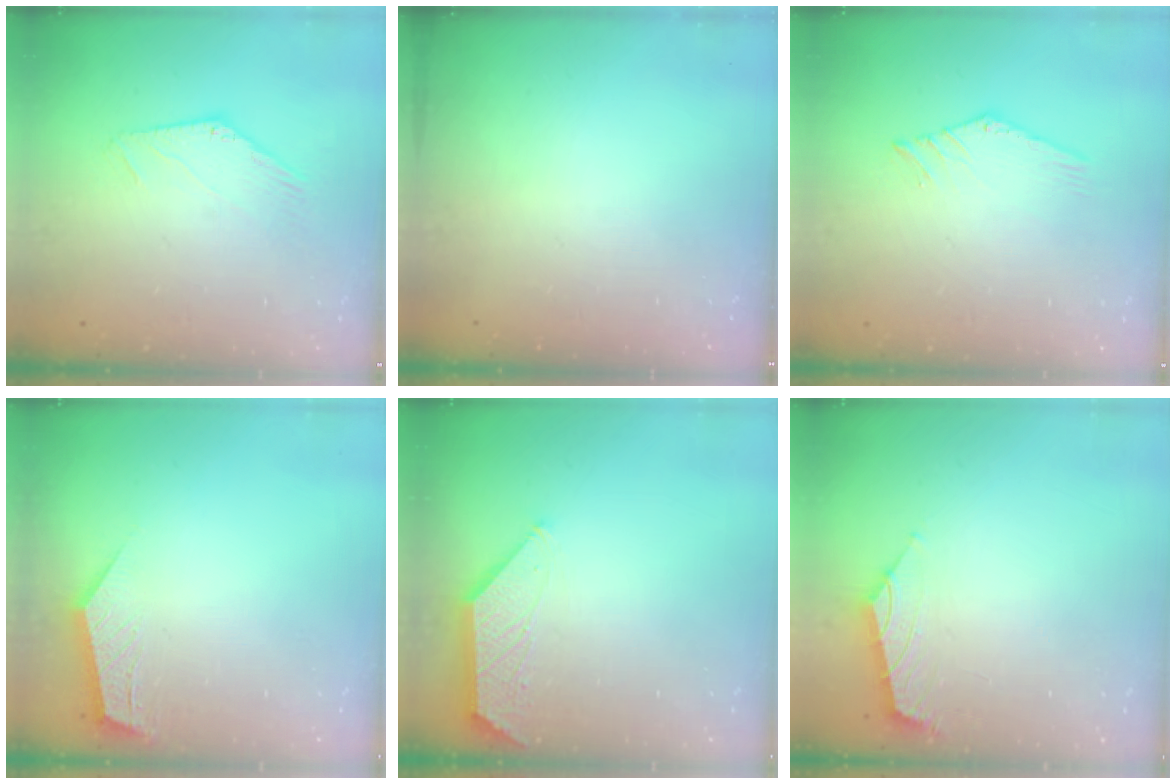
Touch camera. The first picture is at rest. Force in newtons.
{"total": 0.0}
{"total": 0.0}
{"total": 2.2, "press": 2.1, "slide": 0.4}
{"total": 1.6, "press": 1.6, "slide": 0.4}
{"total": 0.7, "press": 0.6, "slide": 0.2}